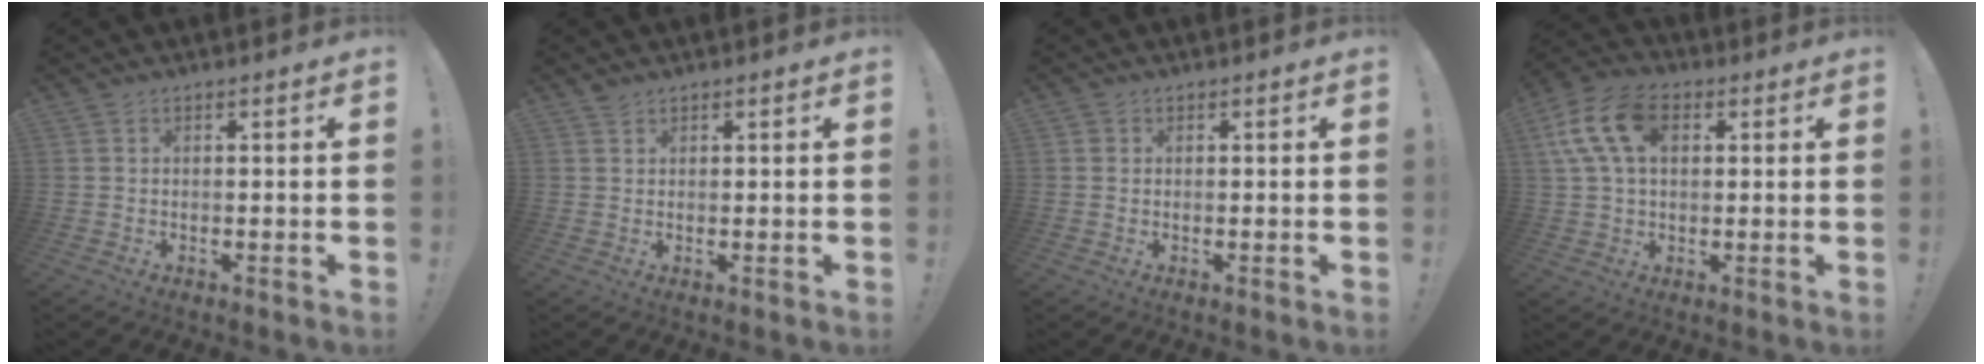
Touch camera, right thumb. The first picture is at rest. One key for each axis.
{"total": 1.4, "fx": 1.3, "fy": 0.5, "fz": 0.3, "tx": -0.002, "ty": -0.002, "tz": 0.023}
{"total": 0.9, "fx": 0.4, "fy": 0.7, "fz": 0.2, "tx": 0.003, "ty": -0.001, "tz": 0.007}
{"total": 14.7, "fx": 4.3, "fy": 9.1, "fz": 10.7, "tx": -0.211, "ty": 0.000, "tz": 0.080}